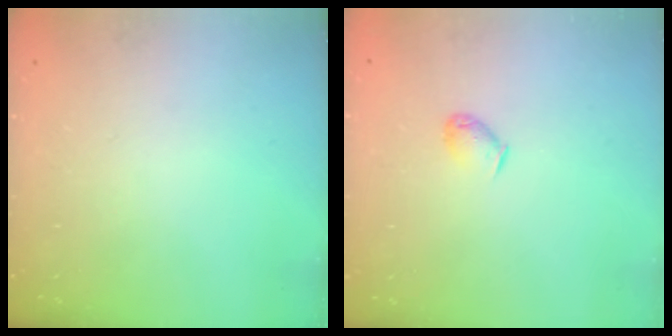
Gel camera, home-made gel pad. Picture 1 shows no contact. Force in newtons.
{"total": 3.5, "press": 3.4, "slide": 0.6}